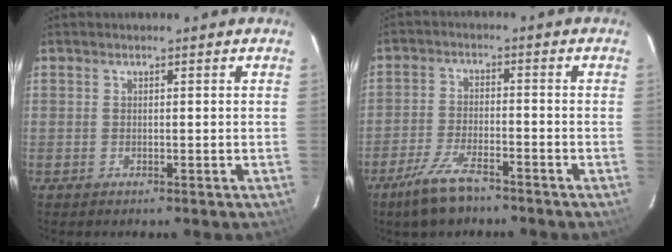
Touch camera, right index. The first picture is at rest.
{"total": 8.0, "force": [-5.9, 2.5, 4.8], "torque": [-0.118, -0.006, -0.110]}